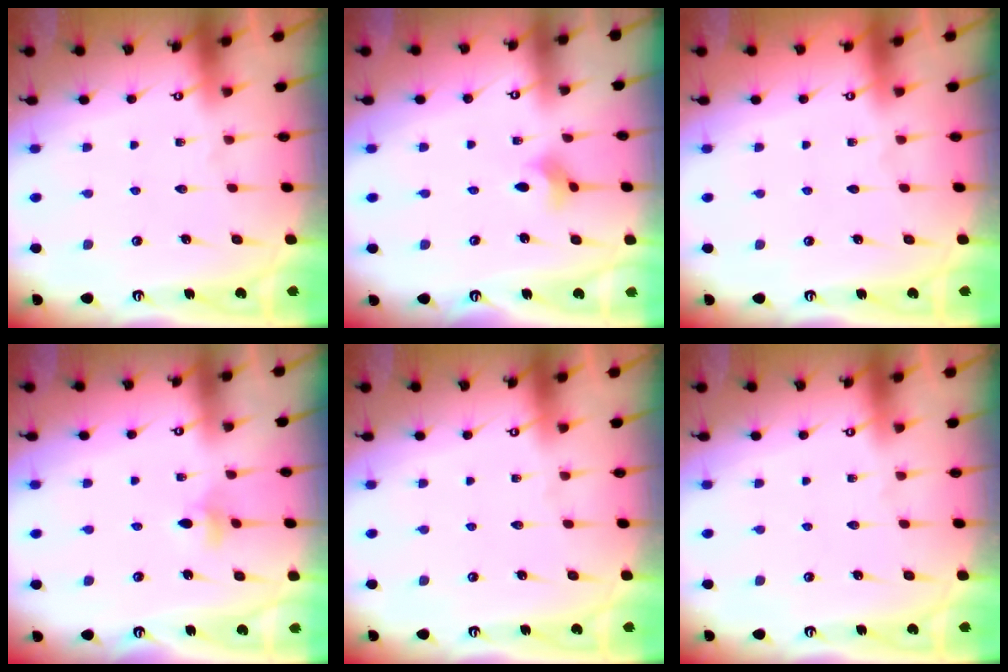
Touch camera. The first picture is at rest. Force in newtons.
{"total": 2.8, "press": 2.7, "slide": 0.6}
{"total": 0.0}
{"total": 4.8, "press": 4.6, "slide": 1.3}
{"total": 0.0}
{"total": 0.0}